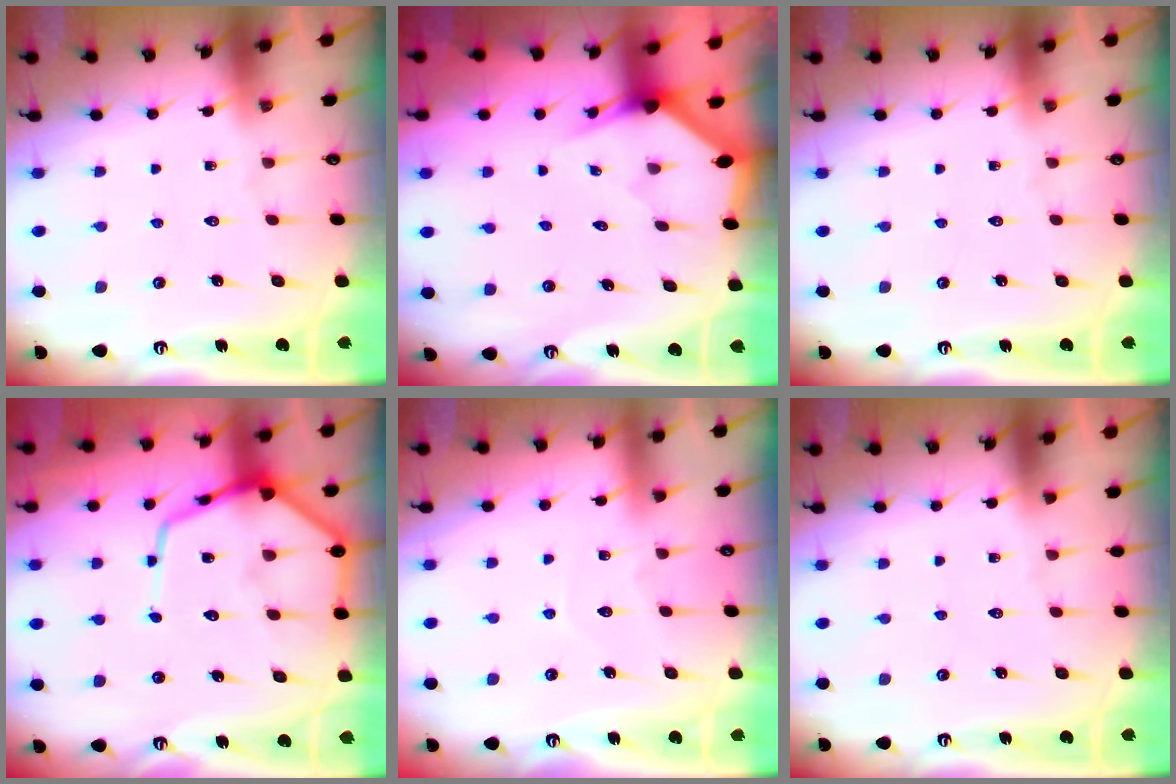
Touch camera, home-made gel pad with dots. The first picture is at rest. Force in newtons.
{"total": 2.2, "press": 2.2, "slide": 0.1}
{"total": 0.0}
{"total": 13.0, "press": 13.0, "slide": 1.1}
{"total": 3.8, "press": 3.8, "slide": 0.4}
{"total": 0.0}